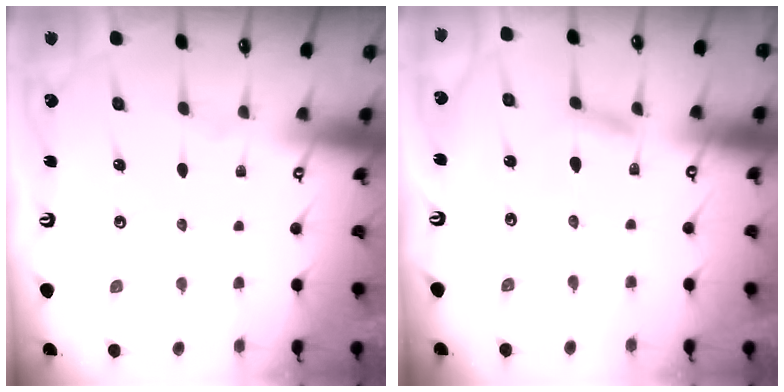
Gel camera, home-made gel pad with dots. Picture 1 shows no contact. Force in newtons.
{"total": 2.8, "press": 2.8, "slide": 0.1}